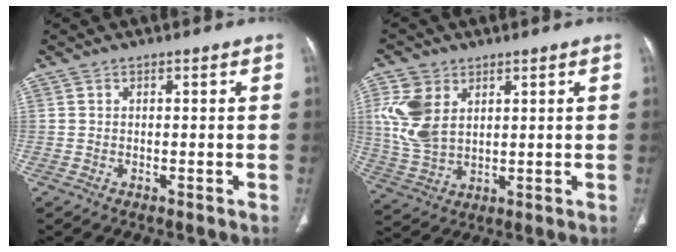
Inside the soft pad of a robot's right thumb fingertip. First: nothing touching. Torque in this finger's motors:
{"motor_torque": [-0.34, 0.61, 0.32, 0.38, 0.10]}